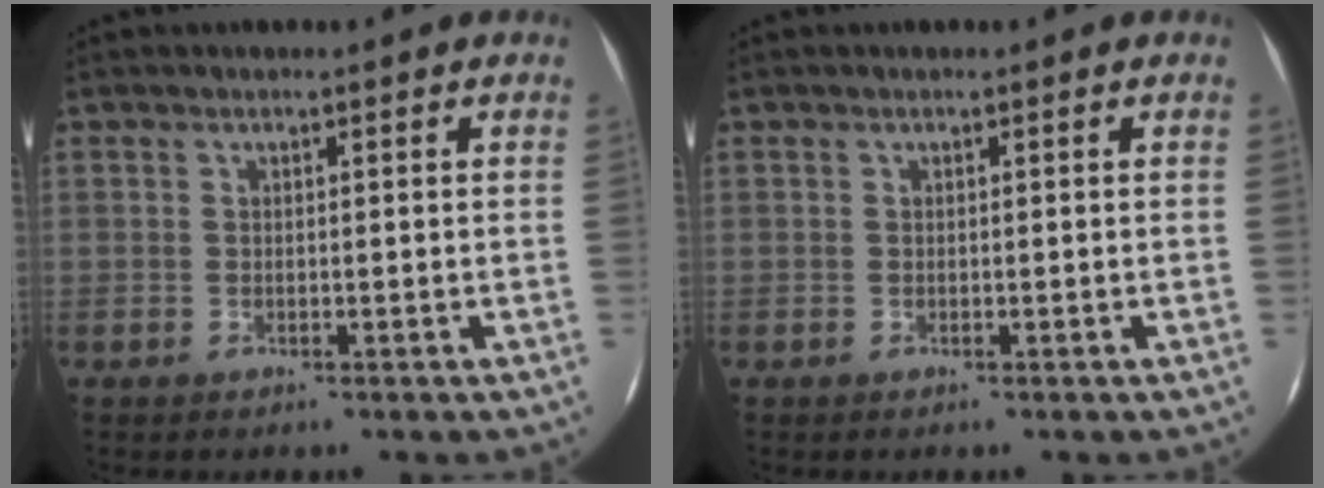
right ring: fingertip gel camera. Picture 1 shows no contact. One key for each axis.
{"total": 0.0}